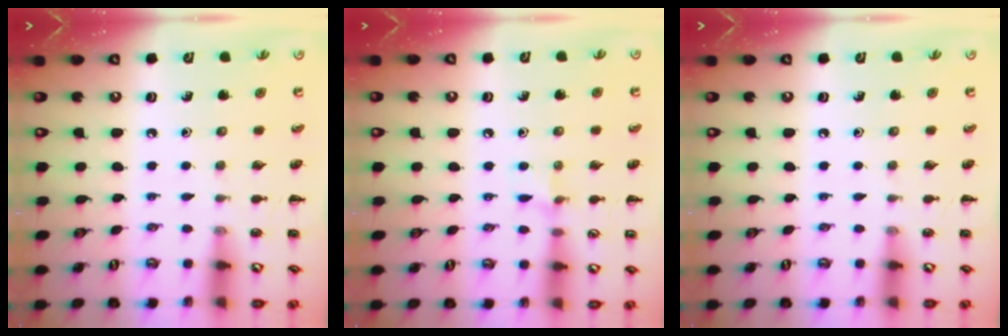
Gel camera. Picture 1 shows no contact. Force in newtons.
{"total": 5.8, "press": 5.5, "slide": 1.8}
{"total": 0.0}